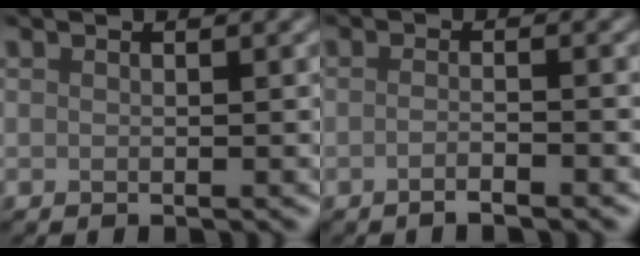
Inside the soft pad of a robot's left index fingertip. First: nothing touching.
{"total": 1.9, "force": [-1.0, 0.5, 1.5], "torque": [-0.017, -0.001, -0.024]}